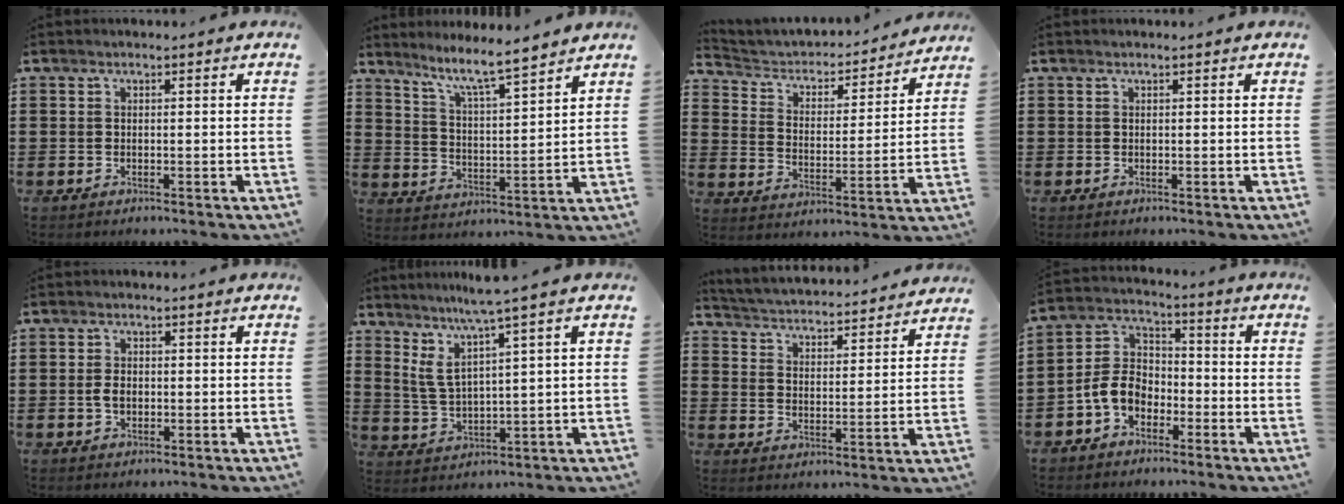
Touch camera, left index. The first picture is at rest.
{"total": 6.4, "force": [5.7, -0.3, 2.9], "torque": [-0.079, -0.037, 0.096]}
{"total": 3.4, "force": [2.9, 1.4, 0.8], "torque": [-0.037, -0.025, 0.040]}
{"total": 0.0}
{"total": 2.2, "force": [-0.2, 1.3, 1.8], "torque": [-0.043, 0.002, -0.006]}
{"total": 5.4, "force": [3.3, -0.4, 4.3], "torque": [-0.101, -0.022, 0.047]}
{"total": 3.5, "force": [3.4, -0.4, -0.2], "torque": [-0.019, -0.036, 0.051]}
{"total": 6.4, "force": [-3.2, 4.4, 3.3], "torque": [-0.099, 0.004, -0.074]}